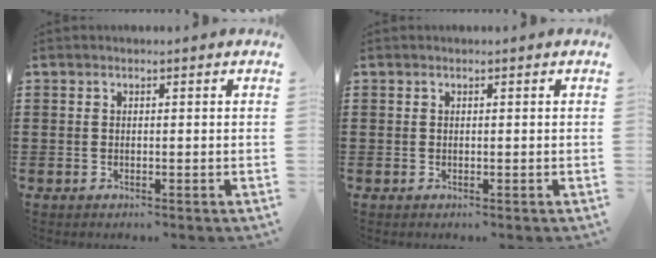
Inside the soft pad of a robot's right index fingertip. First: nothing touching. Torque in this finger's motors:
{"motor_torque": [1.04, 1.10, 0.00, 0.00]}